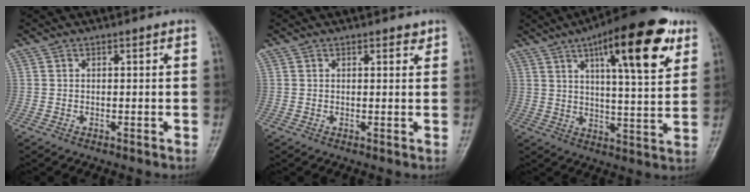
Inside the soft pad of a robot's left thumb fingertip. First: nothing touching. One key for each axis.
{"total": 1.3, "fx": 0.9, "fy": 0.6, "fz": 0.7, "tx": -0.001, "ty": -0.005, "tz": 0.009}
{"total": 19.2, "fx": 9.4, "fy": 5.5, "fz": 15.8, "tx": -0.205, "ty": -0.026, "tz": 0.135}